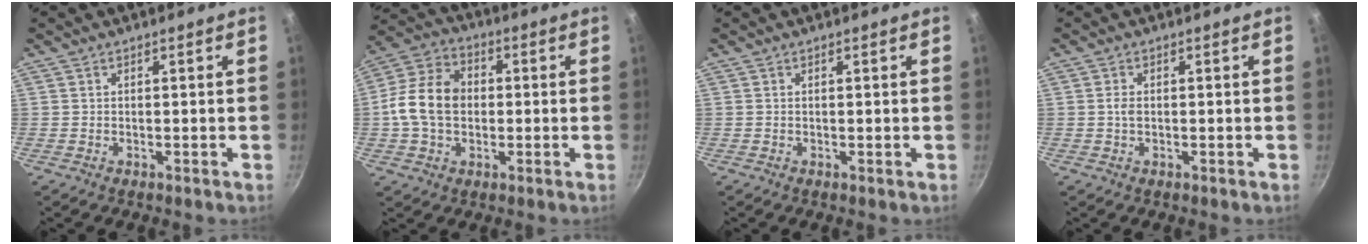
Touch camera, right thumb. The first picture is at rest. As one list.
[{"total": 10.8, "force": [0.2, 8.2, 7.0], "torque": [-0.111, 0.018, -0.010]}, {"total": 0.0}, {"total": 1.6, "force": [0.0, 1.0, 1.2], "torque": [-0.023, 0.002, -0.001]}]